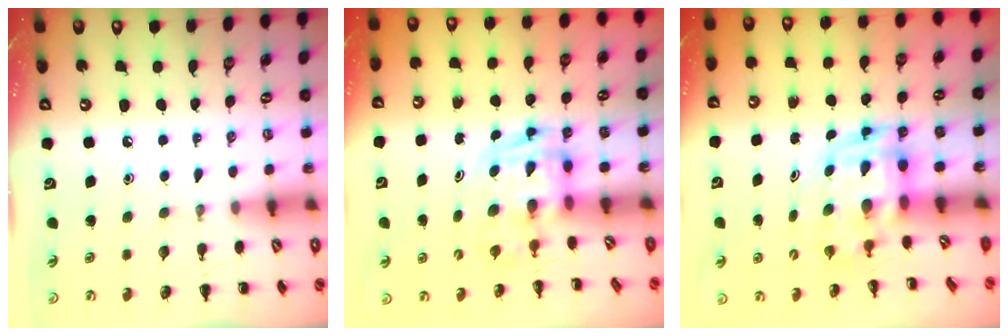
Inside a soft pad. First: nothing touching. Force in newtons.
{"total": 2.8, "press": 2.8, "slide": 0.5}
{"total": 3.5, "press": 3.5, "slide": 0.7}